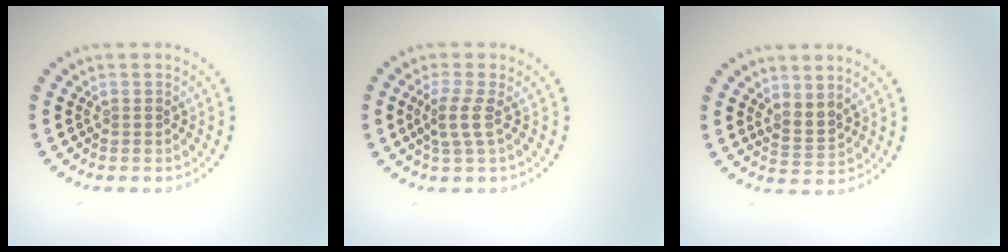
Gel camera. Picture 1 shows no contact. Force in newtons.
{"total": 2.1, "press": 1.6, "slide": 1.4}
{"total": 2.0, "press": 1.5, "slide": 1.3}